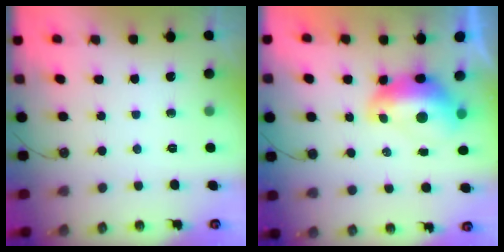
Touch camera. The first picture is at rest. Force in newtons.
{"total": 2.8, "press": 2.7, "slide": 0.7}